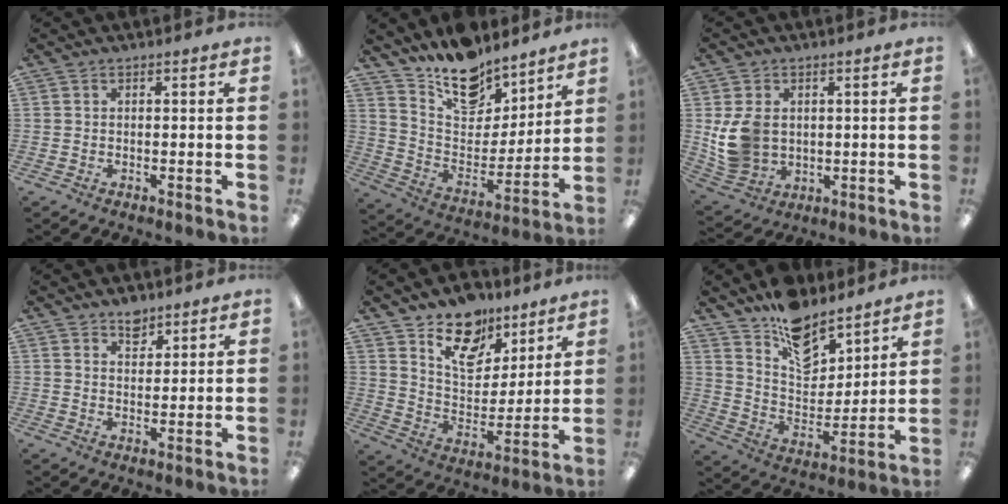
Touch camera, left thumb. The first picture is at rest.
{"total": 15.0, "force": [12.7, 7.0, 4.1], "torque": [-0.071, -0.100, 0.234]}
{"total": 9.4, "force": [1.0, 7.6, 5.4], "torque": [-0.115, 0.011, 0.025]}
{"total": 4.1, "force": [3.4, 2.1, 1.1], "torque": [0.005, -0.022, 0.057]}
{"total": 14.4, "force": [10.2, 8.4, 5.9], "torque": [-0.089, -0.059, 0.188]}
{"total": 13.8, "force": [10.6, 7.1, 5.2], "torque": [-0.079, -0.080, 0.196]}